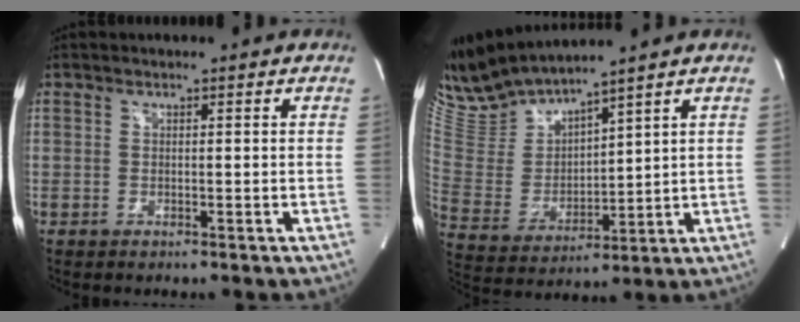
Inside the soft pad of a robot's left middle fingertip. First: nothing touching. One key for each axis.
{"total": 10.7, "fx": 10.2, "fy": -0.2, "fz": 3.0, "tx": -0.084, "ty": -0.004, "tz": 0.223}